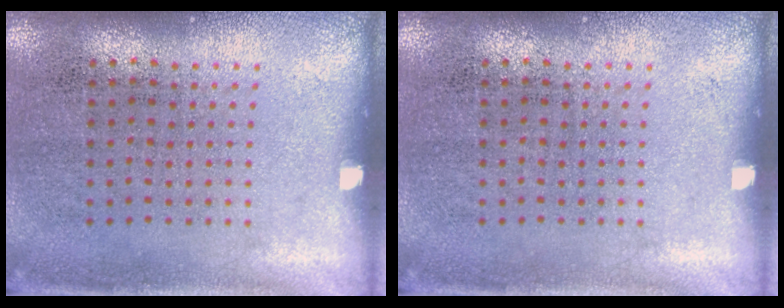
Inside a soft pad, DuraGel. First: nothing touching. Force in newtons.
{"total": 0.0}